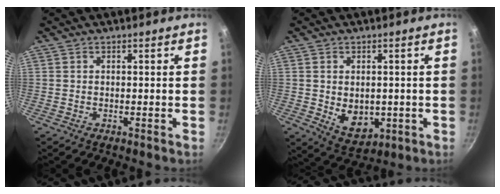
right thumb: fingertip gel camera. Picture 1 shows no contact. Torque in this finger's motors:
{"motor_torque": [-0.47, 0.67, 0.54, 0.42, 0.02]}